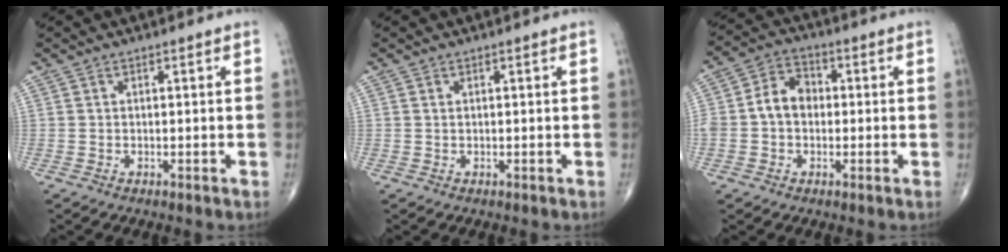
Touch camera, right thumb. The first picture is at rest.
{"total": 0.0}
{"total": 7.4, "force": [-0.2, 5.7, 4.7], "torque": [-0.075, 0.028, -0.014]}